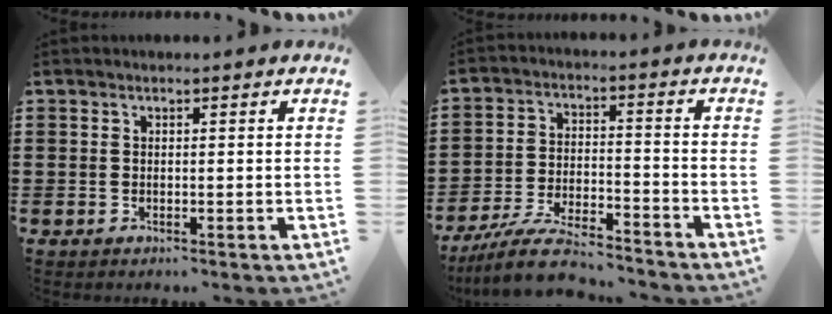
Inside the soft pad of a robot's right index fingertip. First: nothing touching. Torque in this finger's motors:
{"motor_torque": [2.14, 0.00, 0.78, 0.20]}